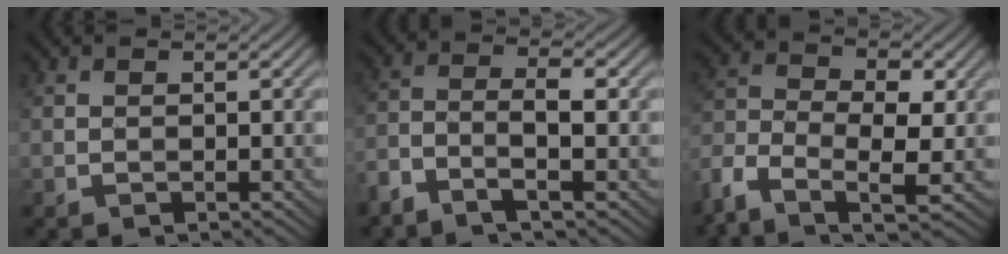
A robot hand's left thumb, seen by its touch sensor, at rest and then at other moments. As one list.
[{"total": 4.6, "force": [-2.6, 1.0, 3.6], "torque": [-0.075, 0.003, -0.064]}, {"total": 9.1, "force": [-4.4, 4.6, 6.6], "torque": [-0.148, -0.013, -0.094]}]